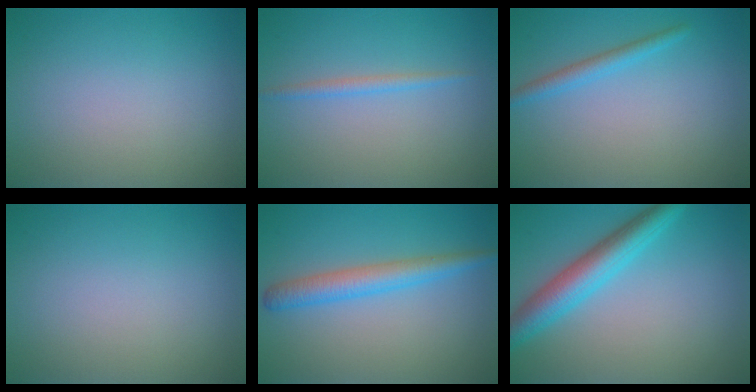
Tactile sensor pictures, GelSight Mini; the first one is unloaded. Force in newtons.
{"total": 1.2, "press": 1.2, "slide": 0.1}
{"total": 1.8, "press": 1.8, "slide": 0.1}
{"total": 0.0}
{"total": 3.4, "press": 3.4, "slide": 0.0}
{"total": 5.0, "press": 5.0, "slide": 0.2}